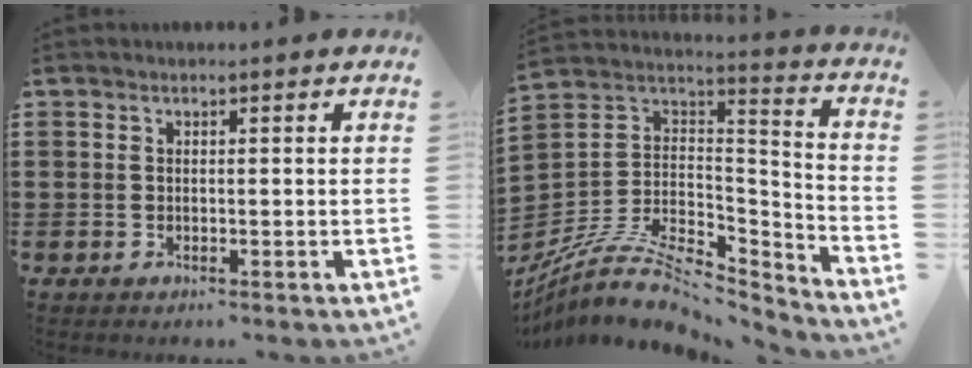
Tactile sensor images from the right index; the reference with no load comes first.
{"total": 9.0, "force": [-7.0, 3.5, 4.5], "torque": [-0.101, 0.004, -0.140]}